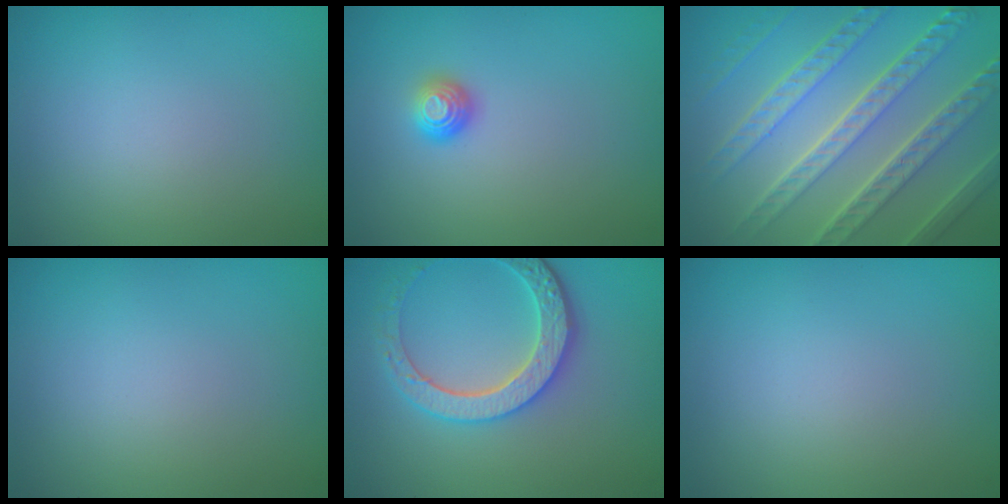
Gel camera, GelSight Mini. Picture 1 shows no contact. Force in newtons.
{"total": 1.3, "press": 1.0, "slide": 0.9}
{"total": 9.0, "press": 6.4, "slide": 6.4}
{"total": 0.0}
{"total": 4.3, "press": 4.1, "slide": 1.5}
{"total": 0.0}